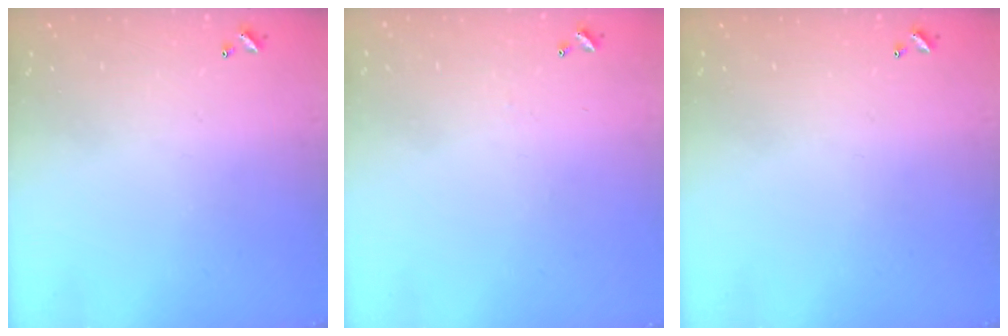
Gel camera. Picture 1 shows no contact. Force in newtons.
{"total": 2.5, "press": 2.4, "slide": 0.6}
{"total": 0.0}